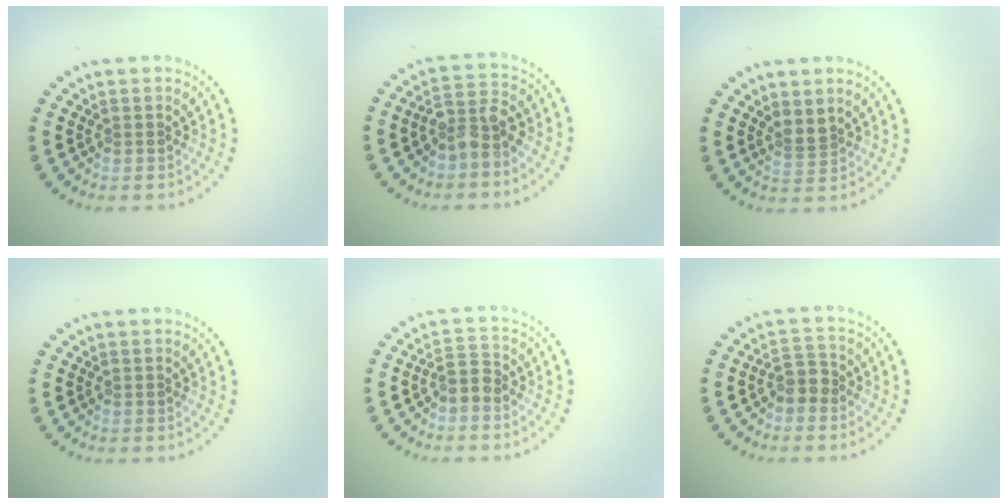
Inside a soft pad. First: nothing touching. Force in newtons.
{"total": 3.3, "press": 3.0, "slide": 1.2}
{"total": 1.2, "press": 0.9, "slide": 0.9}
{"total": 0.0}
{"total": 1.9, "press": 1.6, "slide": 1.0}
{"total": 2.0, "press": 1.8, "slide": 0.9}